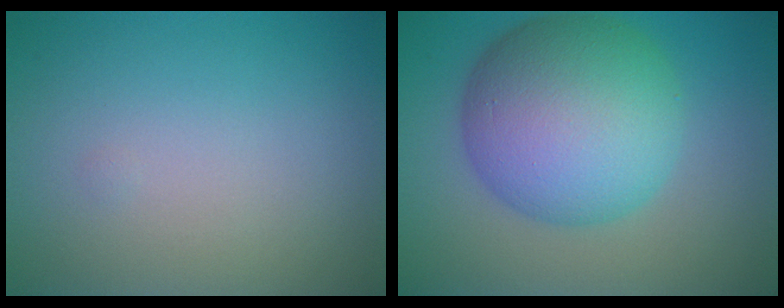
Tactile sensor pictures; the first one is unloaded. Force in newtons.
{"total": 11.7, "press": 11.7, "slide": 0.1}